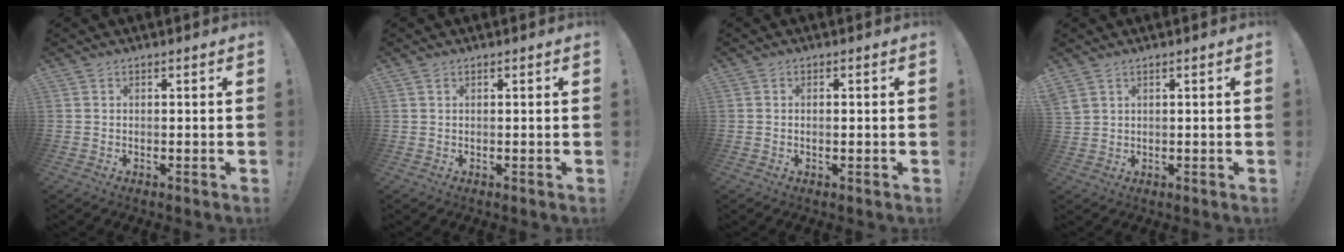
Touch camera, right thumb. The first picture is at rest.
{"total": 0.6, "force": [0.4, 0.2, 0.3], "torque": [-0.004, -0.001, 0.008]}
{"total": 0.7, "force": [-0.3, 0.3, 0.6], "torque": [-0.006, -0.001, -0.007]}
{"total": 2.6, "force": [1.7, 1.4, 1.4], "torque": [-0.036, -0.002, 0.036]}